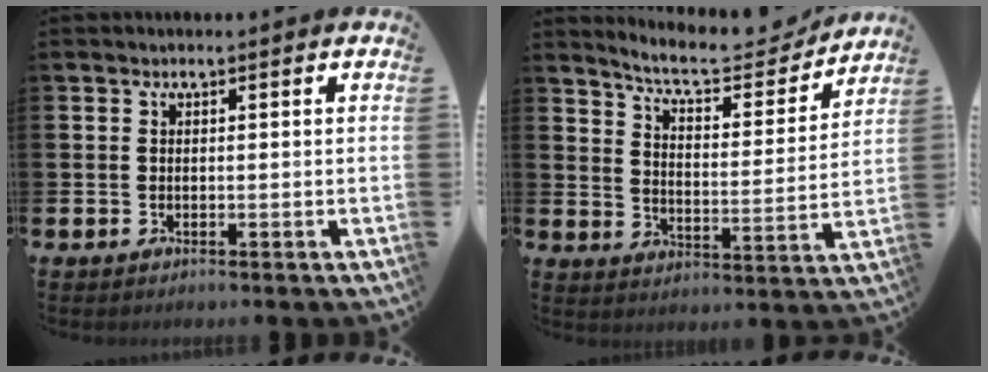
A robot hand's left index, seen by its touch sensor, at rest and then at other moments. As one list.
[{"total": 8.4, "force": [7.8, 1.7, 2.7], "torque": [-0.069, -0.055, 0.130]}]